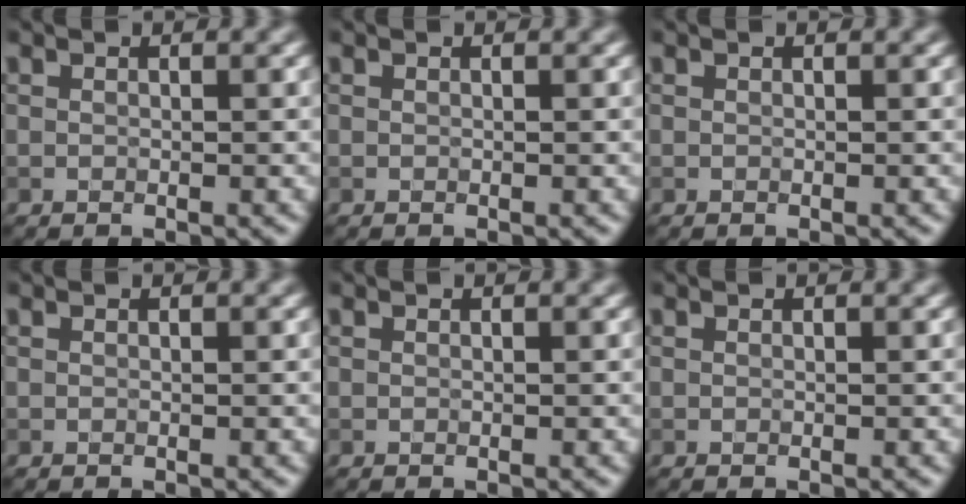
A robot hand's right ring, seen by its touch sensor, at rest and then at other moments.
{"total": 0.0}
{"total": 0.0}
{"total": 0.0}
{"total": 0.0}
{"total": 0.0}